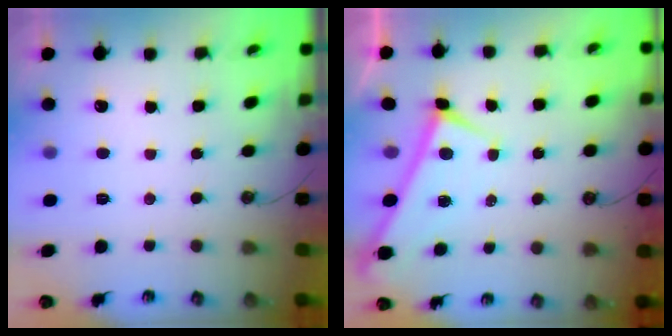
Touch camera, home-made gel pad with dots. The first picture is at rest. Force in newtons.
{"total": 0.0}